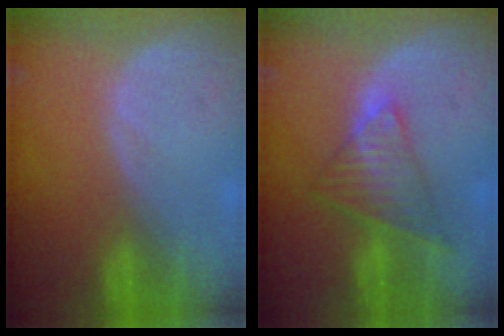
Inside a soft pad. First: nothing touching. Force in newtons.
{"total": 7.6, "press": 6.4, "slide": 4.1}